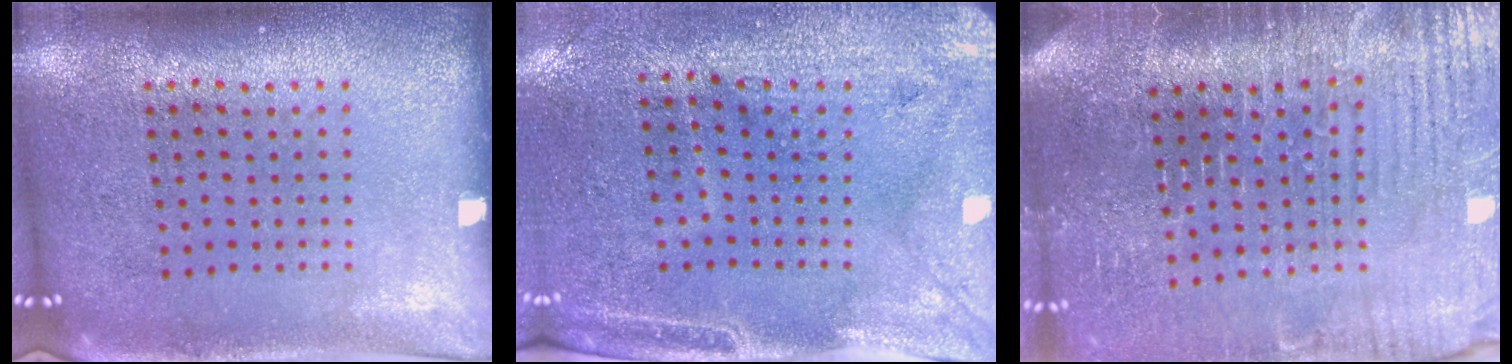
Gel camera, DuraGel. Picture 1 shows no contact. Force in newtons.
{"total": 3.0, "press": 2.6, "slide": 1.5}
{"total": 4.5, "press": 4.3, "slide": 1.2}